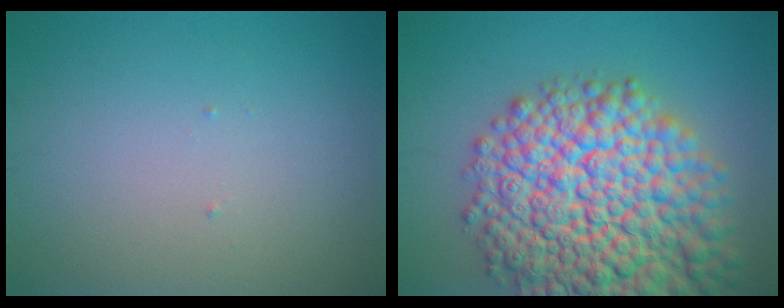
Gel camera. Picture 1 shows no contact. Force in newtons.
{"total": 15.8, "press": 15.8, "slide": 0.7}